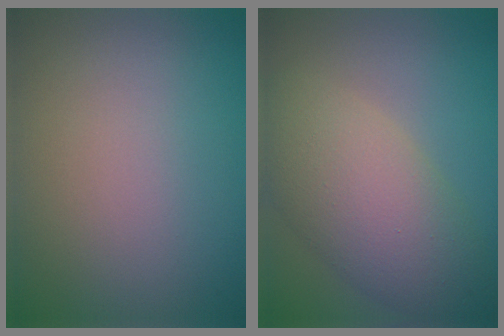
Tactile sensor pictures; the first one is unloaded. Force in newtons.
{"total": 7.5, "press": 7.5, "slide": 0.6}